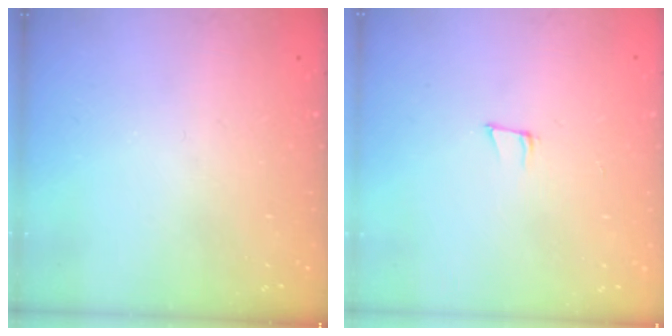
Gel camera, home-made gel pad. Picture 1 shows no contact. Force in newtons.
{"total": 5.8, "press": 4.7, "slide": 3.4}